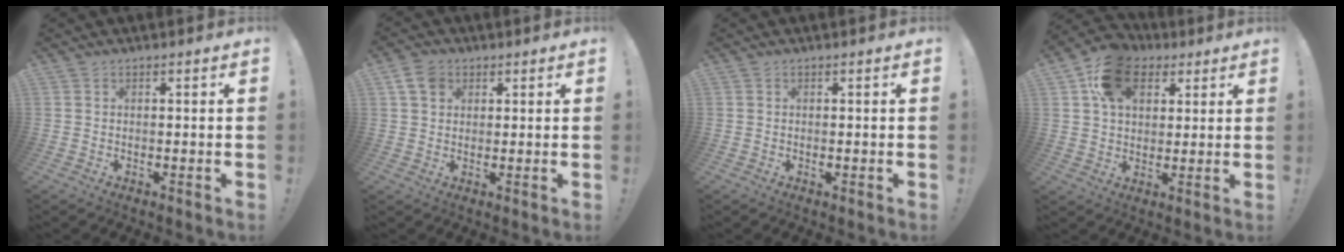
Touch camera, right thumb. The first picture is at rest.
{"total": 6.0, "force": [2.6, 4.5, 3.0], "torque": [-0.049, 0.002, 0.050]}
{"total": 0.0}
{"total": 14.4, "force": [6.3, 10.3, 7.9], "torque": [-0.121, -0.012, 0.122]}